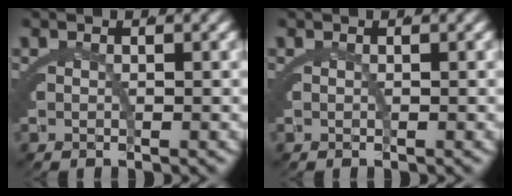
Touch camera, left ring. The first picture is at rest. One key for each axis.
{"total": 0.0}